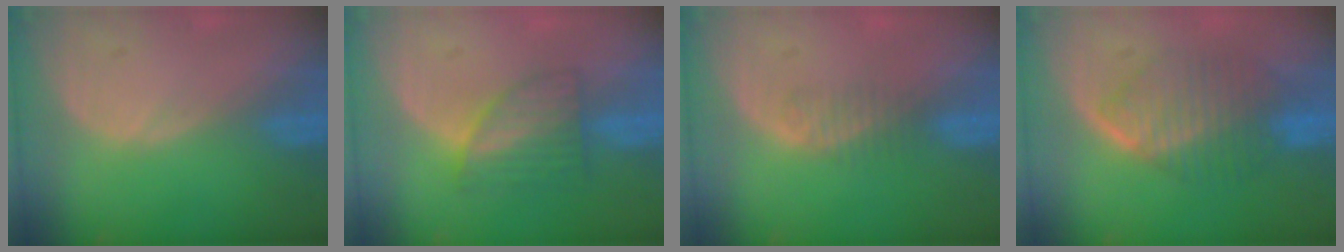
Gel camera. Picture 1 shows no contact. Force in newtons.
{"total": 6.1, "press": 5.6, "slide": 2.4}
{"total": 1.9, "press": 1.6, "slide": 1.0}
{"total": 7.2, "press": 7.2, "slide": 0.4}